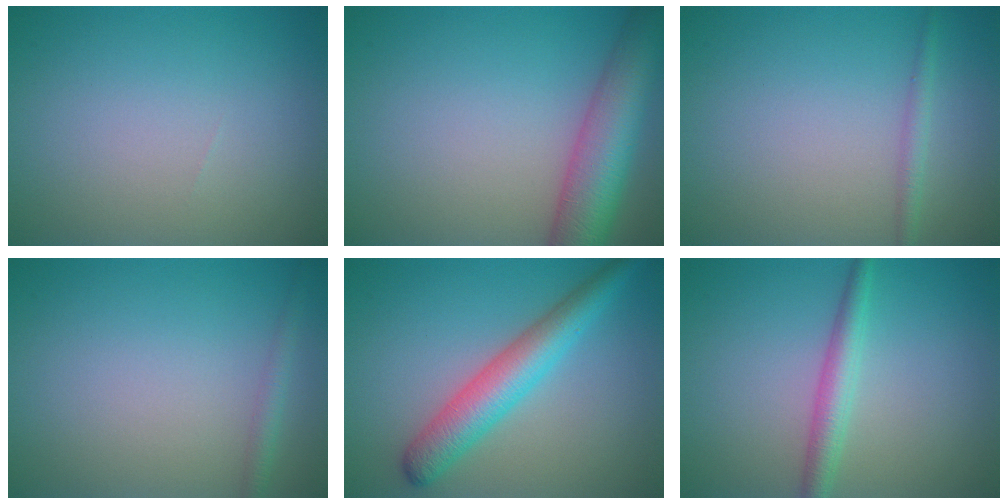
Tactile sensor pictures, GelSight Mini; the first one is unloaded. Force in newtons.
{"total": 7.7, "press": 7.7, "slide": 0.4}
{"total": 1.3, "press": 1.3, "slide": 0.0}
{"total": 1.3, "press": 1.3, "slide": 0.1}
{"total": 5.1, "press": 5.1, "slide": 0.1}
{"total": 2.7, "press": 2.7, "slide": 0.0}